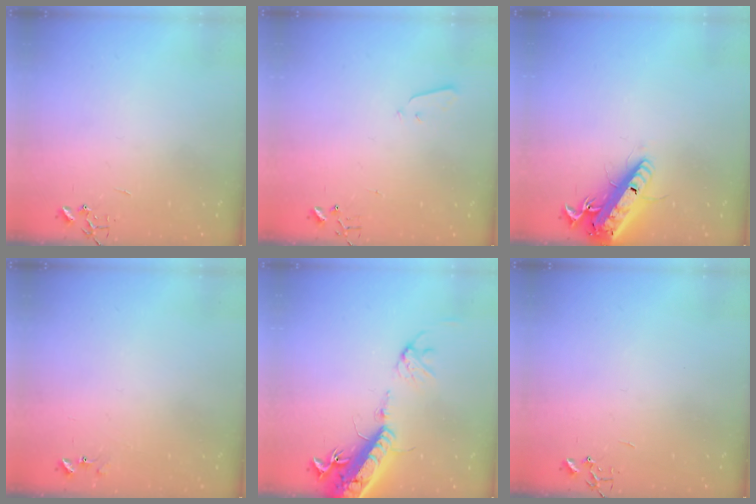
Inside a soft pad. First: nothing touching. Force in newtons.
{"total": 2.1, "press": 2.1, "slide": 0.3}
{"total": 17.3, "press": 17.0, "slide": 3.4}
{"total": 6.0, "press": 5.9, "slide": 0.6}
{"total": 18.2, "press": 17.7, "slide": 4.2}
{"total": 0.0}